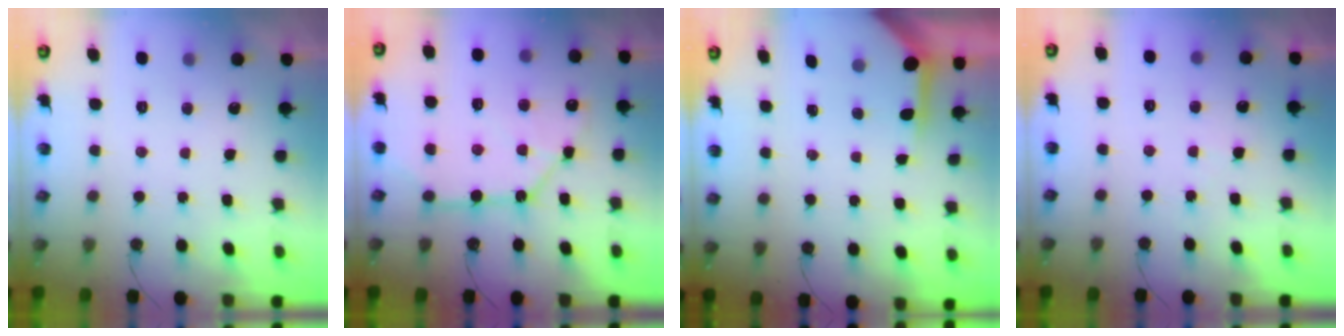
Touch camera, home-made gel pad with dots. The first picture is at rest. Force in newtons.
{"total": 12.3, "press": 12.2, "slide": 1.3}
{"total": 3.9, "press": 3.8, "slide": 0.3}
{"total": 3.8, "press": 3.7, "slide": 0.6}